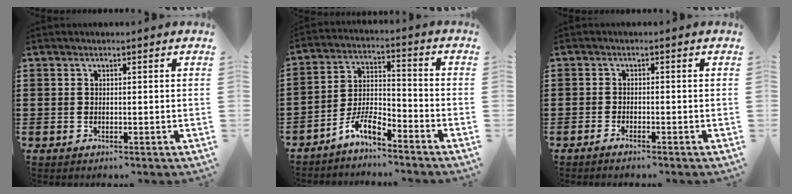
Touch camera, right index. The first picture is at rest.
{"total": 6.4, "force": [-5.3, 1.5, 3.2], "torque": [-0.082, 0.000, -0.110]}
{"total": 0.9, "force": [-0.9, 0.0, 0.3], "torque": [-0.005, 0.001, -0.017]}